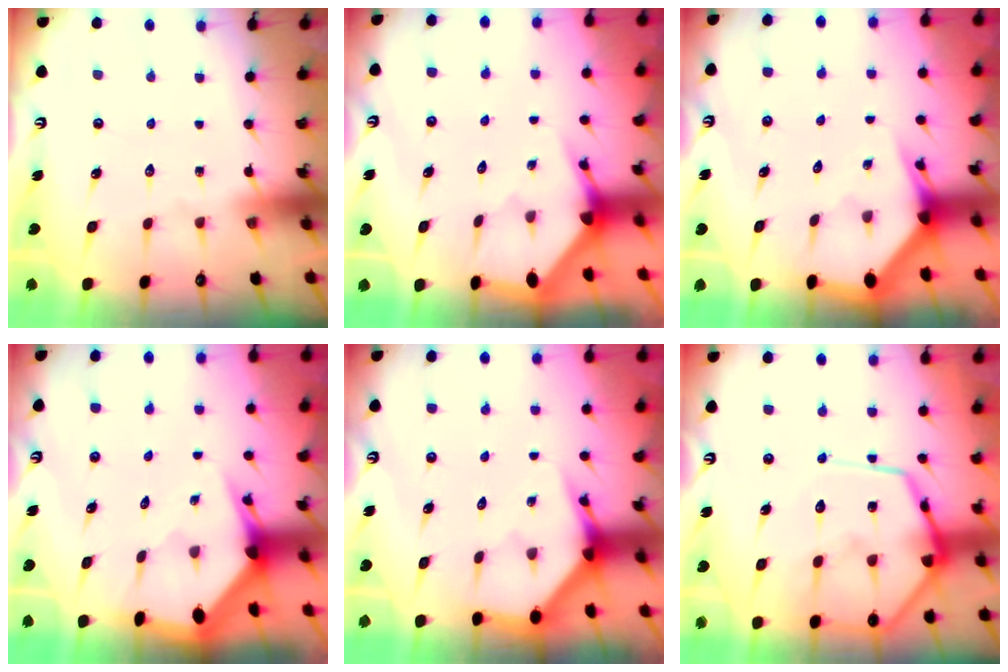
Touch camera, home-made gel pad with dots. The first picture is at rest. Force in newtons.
{"total": 2.9, "press": 2.9, "slide": 0.2}
{"total": 3.2, "press": 3.2, "slide": 0.1}
{"total": 3.4, "press": 3.4, "slide": 0.2}
{"total": 3.9, "press": 3.9, "slide": 0.2}
{"total": 15.2, "press": 15.1, "slide": 1.5}